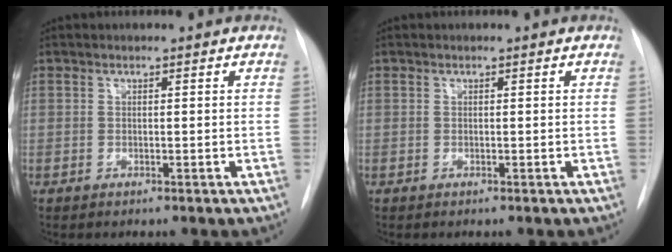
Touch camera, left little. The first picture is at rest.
{"total": 0.0}